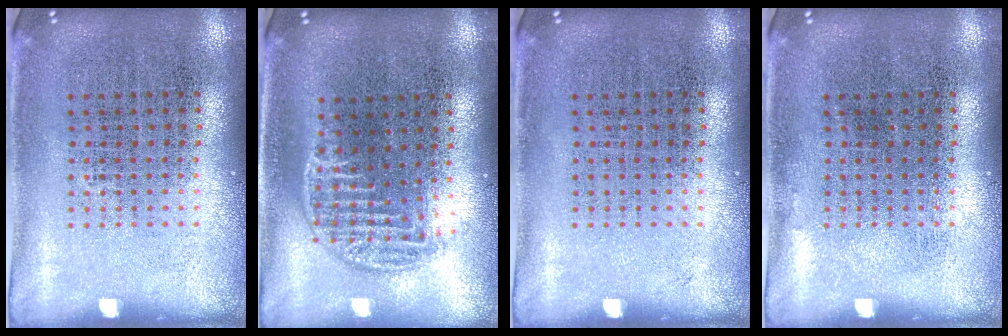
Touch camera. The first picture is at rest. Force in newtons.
{"total": 1.1, "press": 1.0, "slide": 0.5}
{"total": 0.0}
{"total": 0.0}